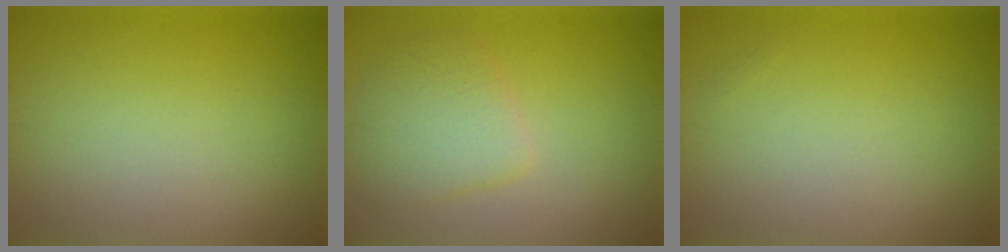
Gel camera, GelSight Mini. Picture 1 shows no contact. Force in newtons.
{"total": 3.5, "press": 3.5, "slide": 0.2}
{"total": 0.0}